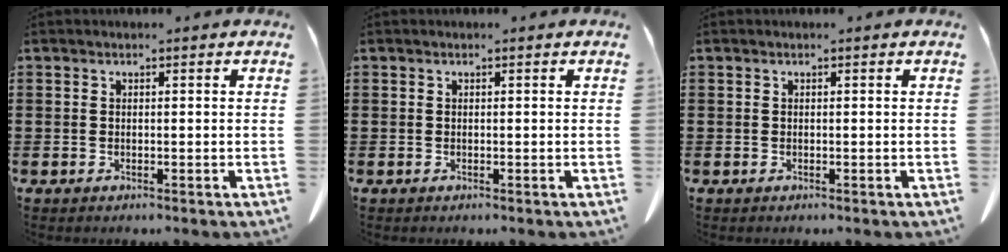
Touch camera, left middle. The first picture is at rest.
{"total": 0.0}
{"total": 0.0}